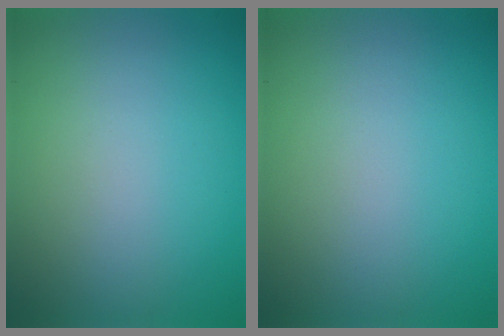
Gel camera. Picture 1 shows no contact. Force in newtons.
{"total": 0.0}